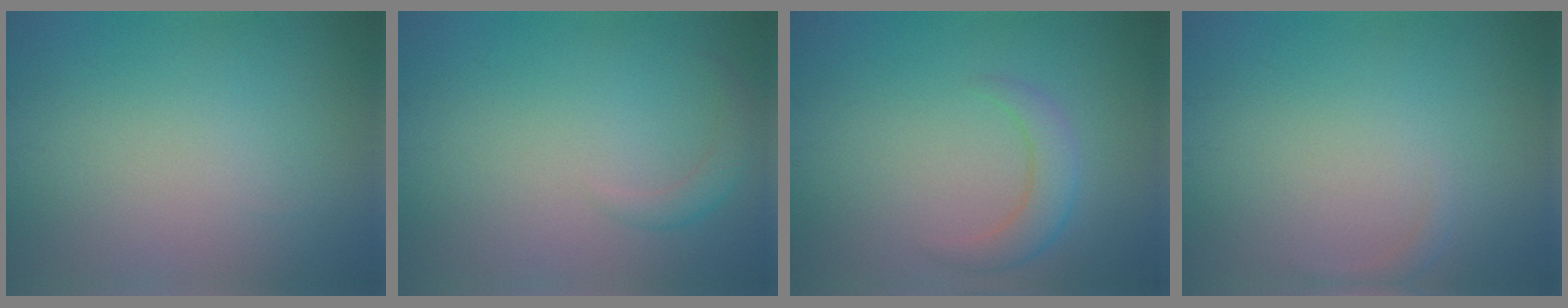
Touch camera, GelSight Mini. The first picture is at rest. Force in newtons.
{"total": 1.5, "press": 1.5, "slide": 0.1}
{"total": 2.8, "press": 2.8, "slide": 0.1}
{"total": 0.8, "press": 0.8, "slide": 0.1}